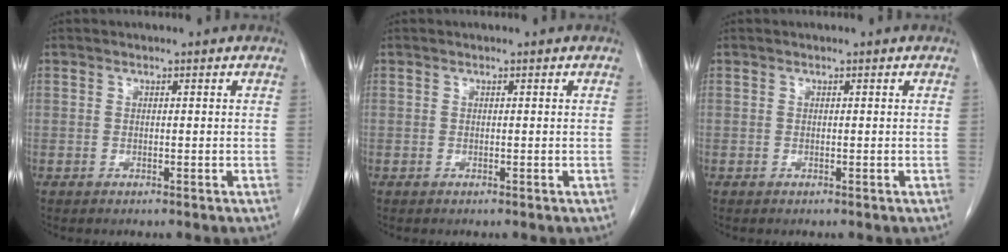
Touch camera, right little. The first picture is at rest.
{"total": 0.0}
{"total": 0.0}